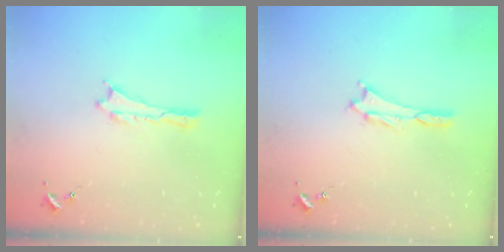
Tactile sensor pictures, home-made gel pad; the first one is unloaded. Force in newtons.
{"total": 0.7, "press": 0.7, "slide": 0.3}